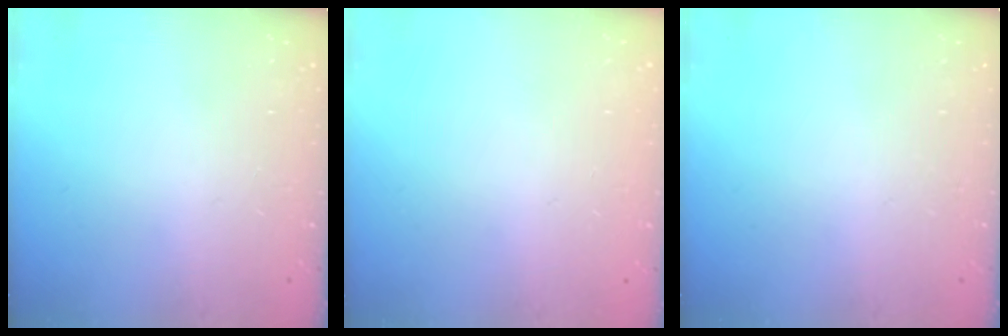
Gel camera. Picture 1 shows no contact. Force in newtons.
{"total": 0.0}
{"total": 0.0}